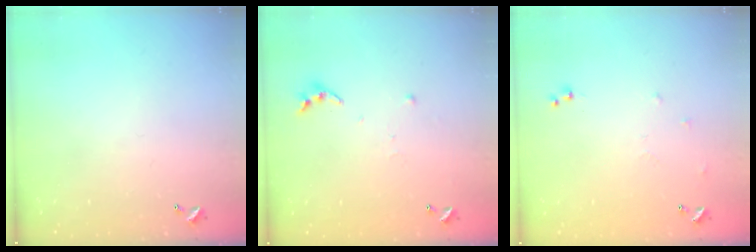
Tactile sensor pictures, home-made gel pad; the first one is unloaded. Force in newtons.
{"total": 3.8, "press": 3.8, "slide": 0.3}
{"total": 6.3, "press": 6.3, "slide": 0.7}